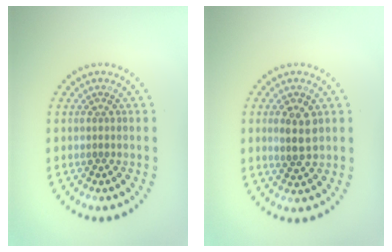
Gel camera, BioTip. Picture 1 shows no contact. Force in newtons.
{"total": 2.8, "press": 2.8, "slide": 0.4}